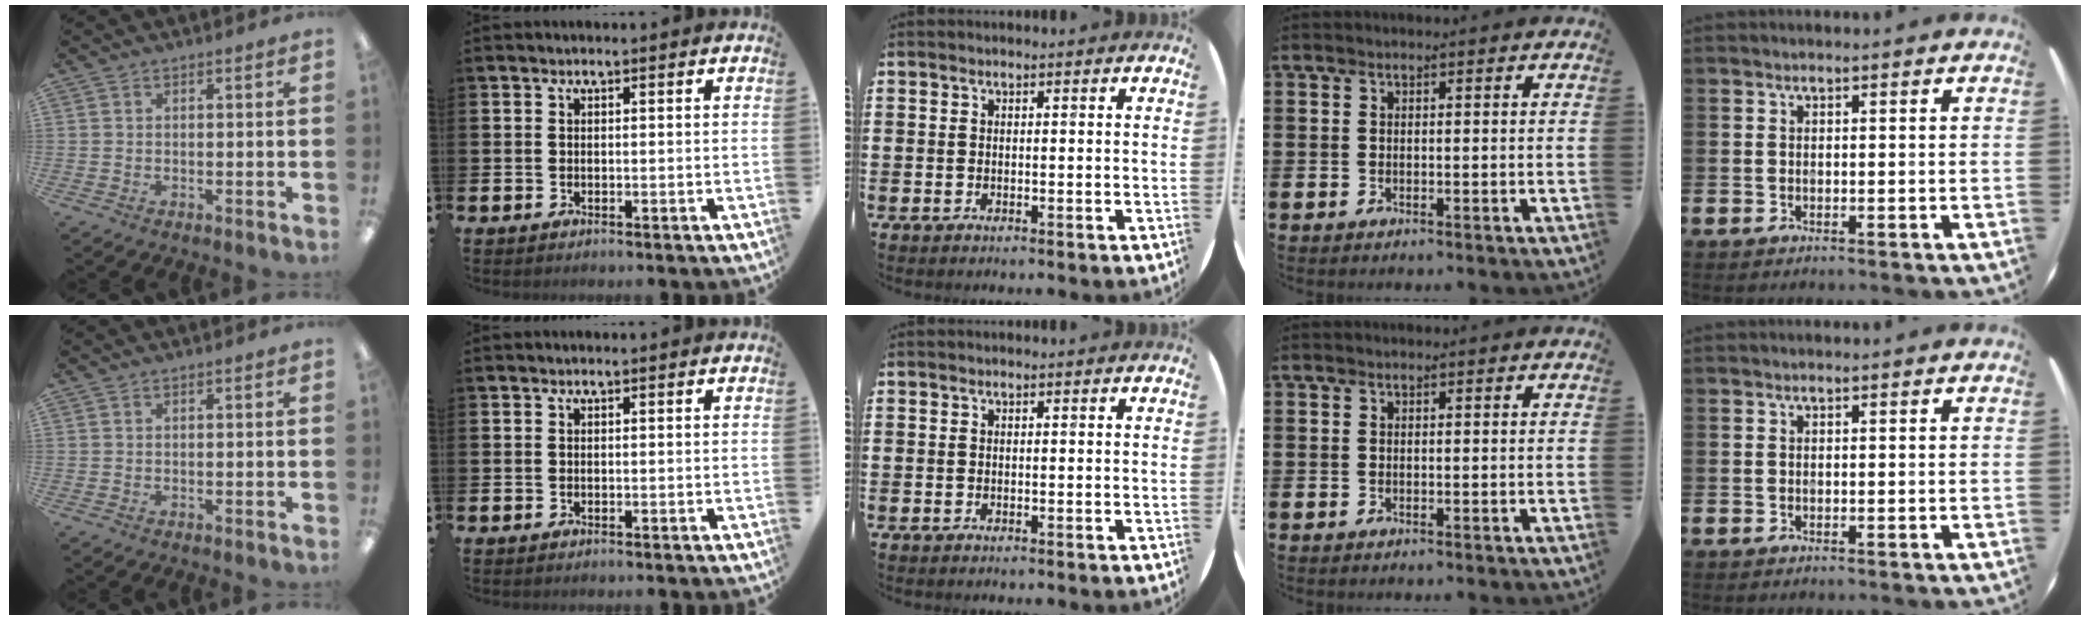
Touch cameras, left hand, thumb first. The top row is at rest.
{}